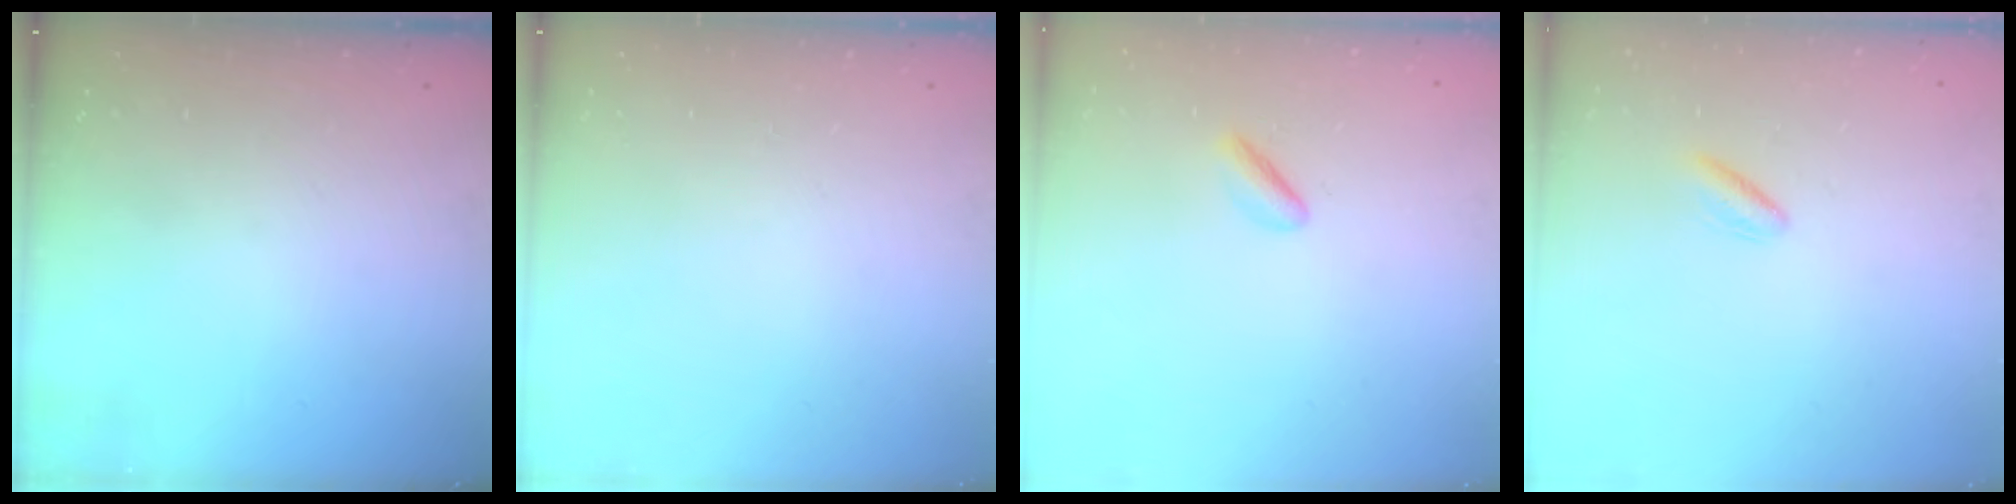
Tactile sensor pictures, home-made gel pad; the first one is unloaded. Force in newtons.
{"total": 0.0}
{"total": 2.2, "press": 1.8, "slide": 1.3}
{"total": 2.5, "press": 2.3, "slide": 1.1}